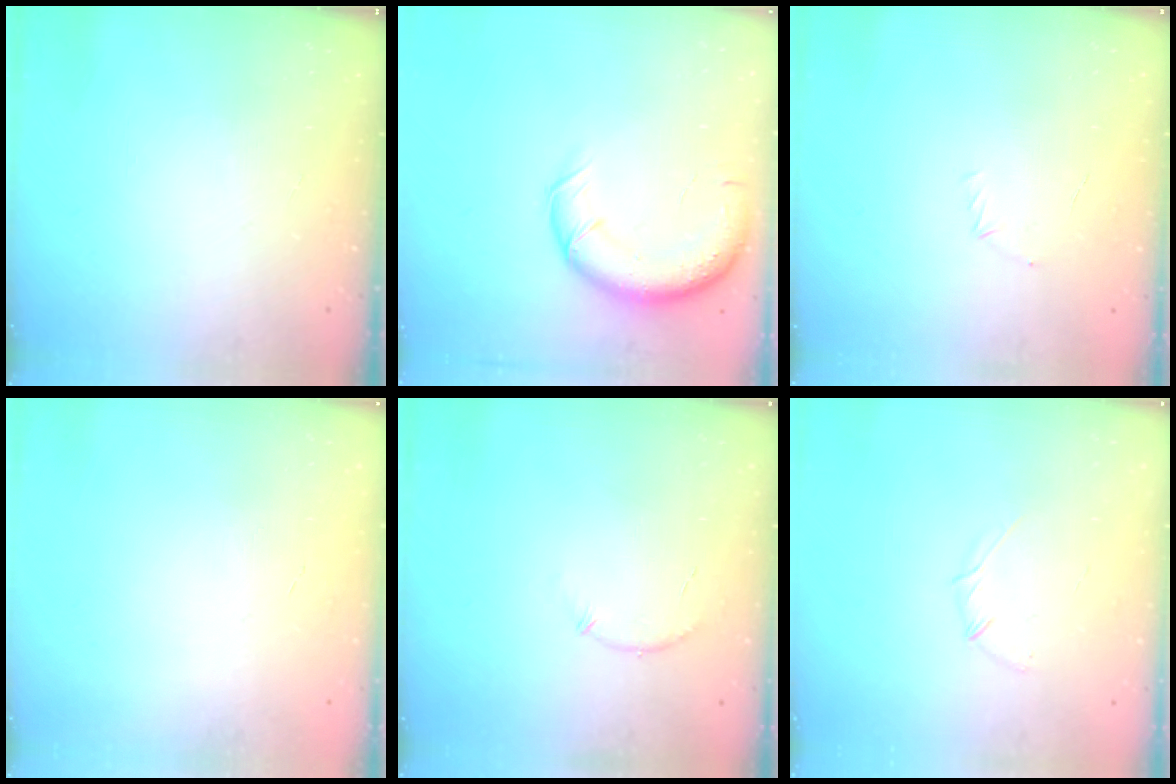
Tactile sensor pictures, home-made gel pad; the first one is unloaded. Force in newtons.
{"total": 14.1, "press": 13.5, "slide": 3.8}
{"total": 4.7, "press": 4.5, "slide": 1.3}
{"total": 0.0}
{"total": 6.1, "press": 5.9, "slide": 1.4}
{"total": 3.7, "press": 3.6, "slide": 0.9}